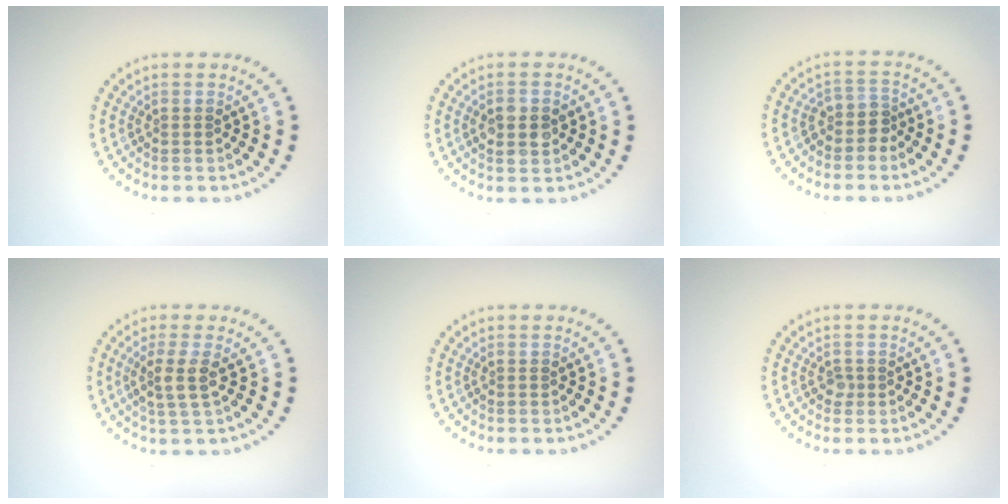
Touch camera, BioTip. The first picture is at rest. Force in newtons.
{"total": 2.8, "press": 2.8, "slide": 0.2}
{"total": 2.0, "press": 1.6, "slide": 1.2}
{"total": 2.4, "press": 2.0, "slide": 1.3}
{"total": 0.0}
{"total": 0.7, "press": 0.4, "slide": 0.6}